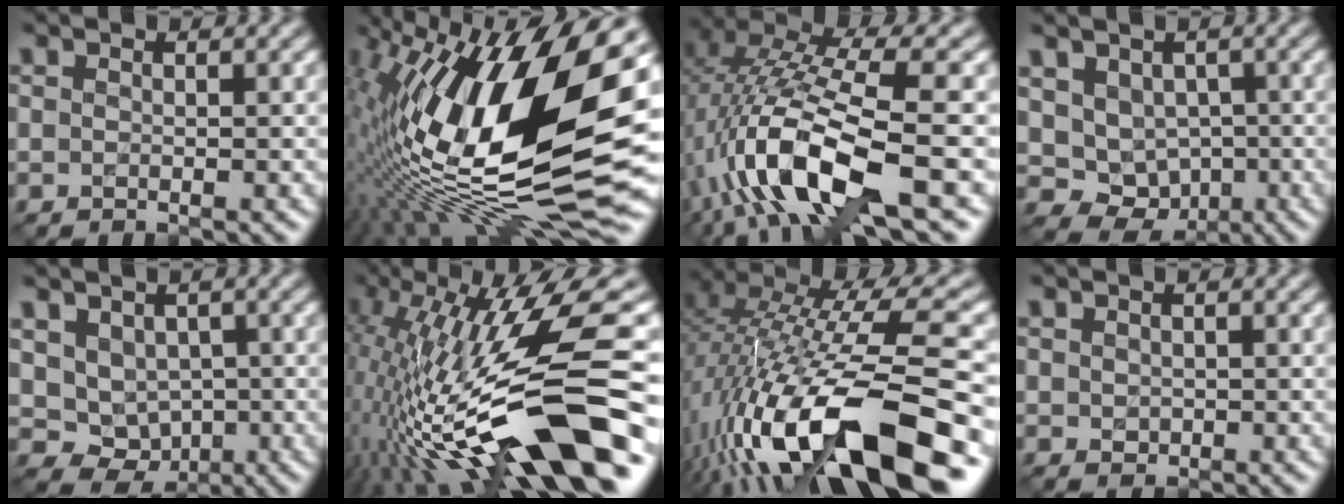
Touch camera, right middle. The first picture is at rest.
{"total": 19.8, "force": [2.6, 7.9, 17.9], "torque": [-0.318, -0.006, 0.027]}
{"total": 12.2, "force": [-3.1, 3.7, 11.2], "torque": [-0.222, 0.010, -0.057]}
{"total": 6.9, "force": [0.0, 6.1, 3.3], "torque": [-0.054, 0.001, 0.001]}
{"total": 6.1, "force": [0.3, 5.3, 3.0], "torque": [-0.050, -0.001, 0.011]}
{"total": 15.1, "force": [-3.3, 4.2, 14.1], "torque": [-0.253, 0.016, -0.048]}
{"total": 16.5, "force": [-4.7, 5.6, 14.7], "torque": [-0.264, 0.019, -0.084]}
{"total": 0.9, "force": [0.1, 0.8, 0.4], "torque": [-0.007, -0.003, 0.006]}